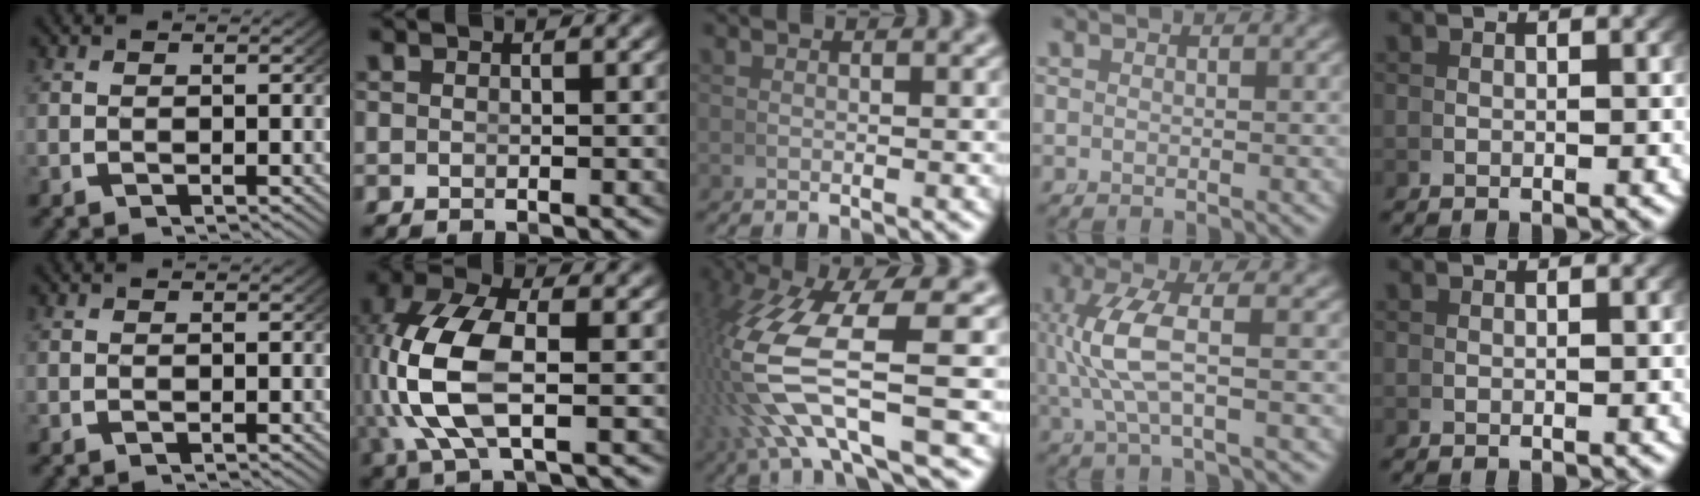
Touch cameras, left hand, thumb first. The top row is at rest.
{"index": {"total": 7.1, "force": [0.2, 3.2, 6.3], "torque": [-0.161, -0.017, 0.017]}, "middle": {"total": 9.2, "force": [0.1, 3.8, 8.3], "torque": [-0.199, -0.016, 0.014]}, "ring": {"total": 5.1, "force": [0.2, 1.4, 4.9], "torque": [-0.117, 0.000, 0.011]}}